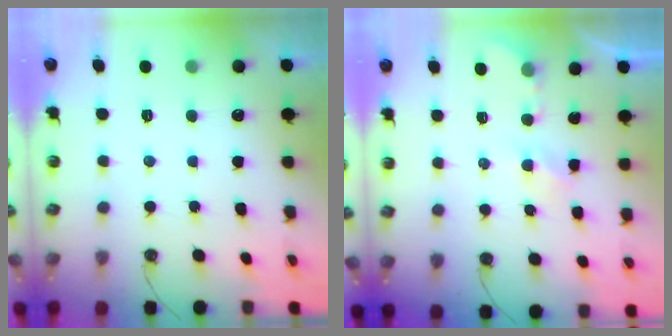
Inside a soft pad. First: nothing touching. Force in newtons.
{"total": 3.1, "press": 3.0, "slide": 0.4}